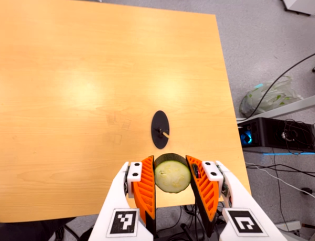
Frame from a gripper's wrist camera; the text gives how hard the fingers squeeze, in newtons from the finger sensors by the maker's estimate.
{"total": 12.0, "left": 12.3, "right": 11.7}